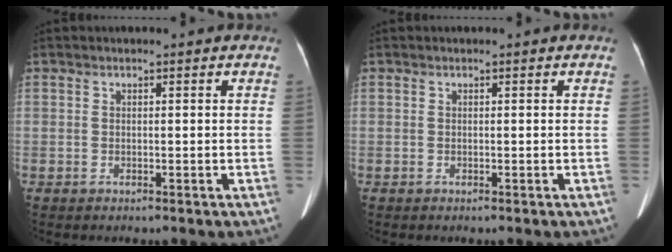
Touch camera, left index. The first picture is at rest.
{"total": 0.0}